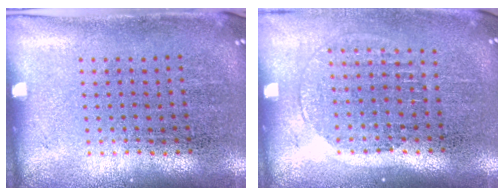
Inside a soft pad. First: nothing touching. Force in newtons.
{"total": 1.5, "press": 1.3, "slide": 0.7}